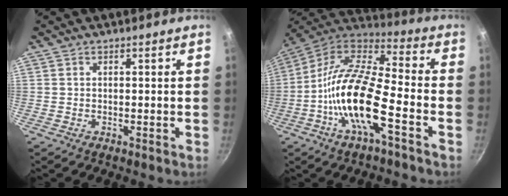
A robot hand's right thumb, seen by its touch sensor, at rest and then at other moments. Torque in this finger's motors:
{"motor_torque": [0.11, 1.33, 1.82, -0.95, 0.47]}